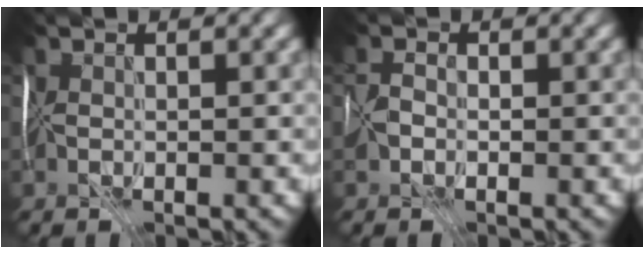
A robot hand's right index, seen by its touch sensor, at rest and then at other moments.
{"total": 0.8, "force": [-0.1, -0.4, -0.7], "torque": [0.019, 0.007, -0.001]}